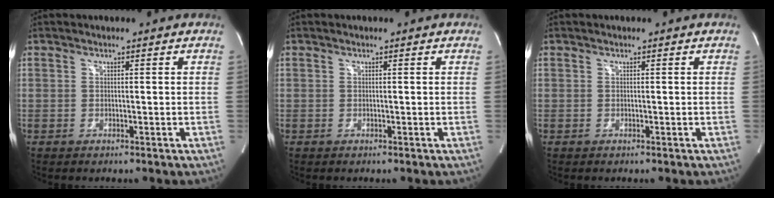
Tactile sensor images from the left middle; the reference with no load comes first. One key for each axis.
{"total": 0.0}
{"total": 0.0}